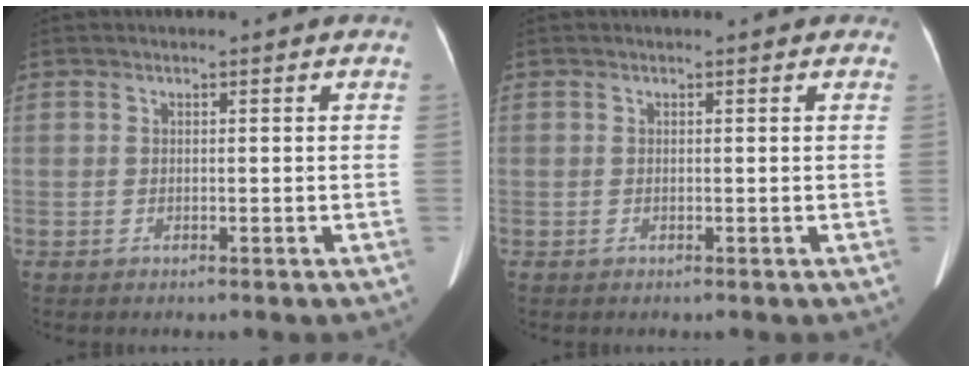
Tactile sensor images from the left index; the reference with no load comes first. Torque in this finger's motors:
{"motor_torque": [0.08, -0.27, 0.00, -0.08]}